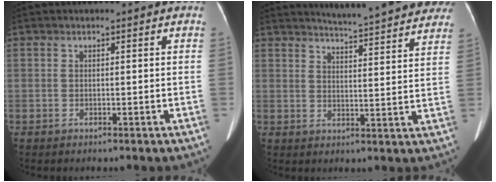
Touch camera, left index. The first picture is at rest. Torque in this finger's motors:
{"motor_torque": [0.14, -0.38, 0.01, 0.05]}